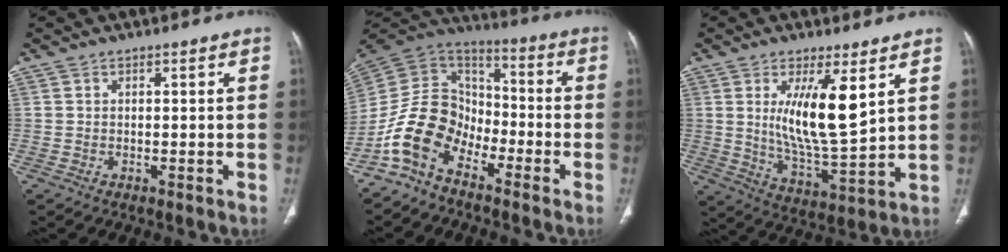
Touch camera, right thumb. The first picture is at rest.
{"total": 13.2, "force": [-7.8, 8.5, 6.5], "torque": [-0.108, 0.078, -0.171]}
{"total": 13.6, "force": [4.4, 3.8, 12.3], "torque": [-0.208, -0.047, 0.087]}